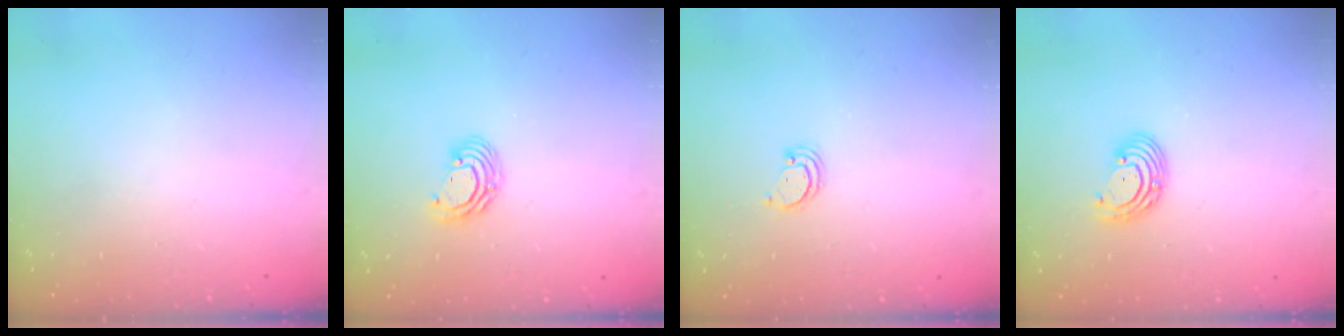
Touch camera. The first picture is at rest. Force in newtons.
{"total": 6.2, "press": 6.2, "slide": 0.4}
{"total": 2.1, "press": 2.1, "slide": 0.2}
{"total": 5.2, "press": 5.2, "slide": 0.5}